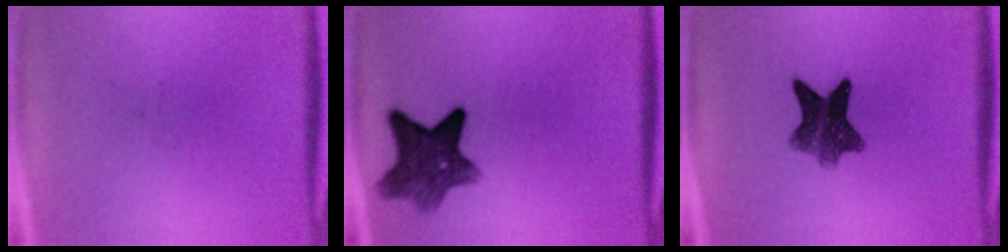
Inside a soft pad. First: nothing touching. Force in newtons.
{"total": 8.4}
{"total": 8.1}